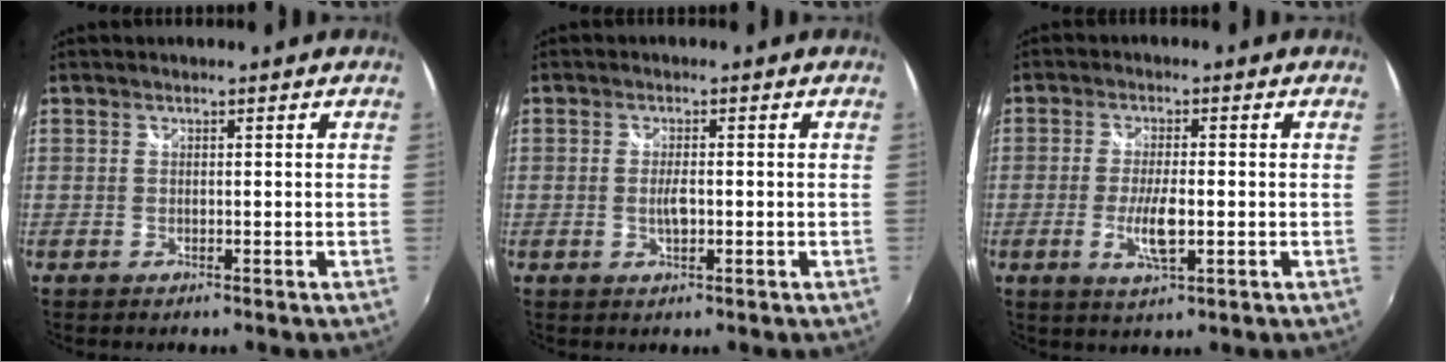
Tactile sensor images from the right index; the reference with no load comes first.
{"total": 2.5, "force": [-0.4, 0.8, 2.3], "torque": [-0.043, -0.003, -0.007]}
{"total": 5.8, "force": [-1.4, 1.5, 5.4], "torque": [-0.109, -0.009, -0.027]}